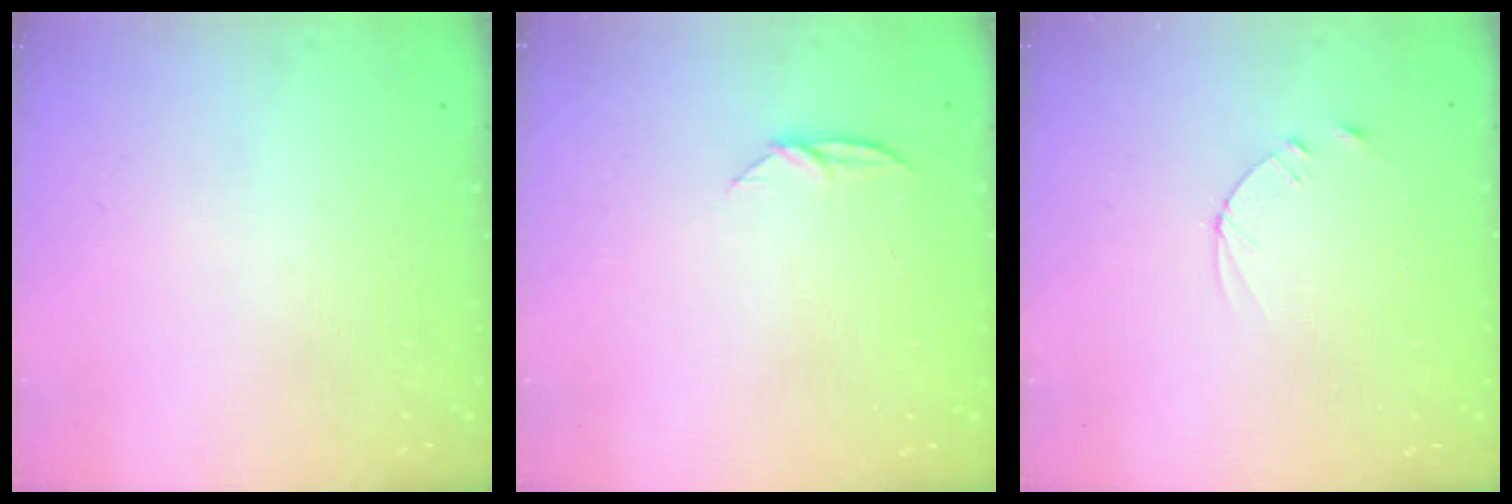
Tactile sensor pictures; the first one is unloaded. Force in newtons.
{"total": 5.1, "press": 5.1, "slide": 0.6}
{"total": 2.4, "press": 2.3, "slide": 0.2}